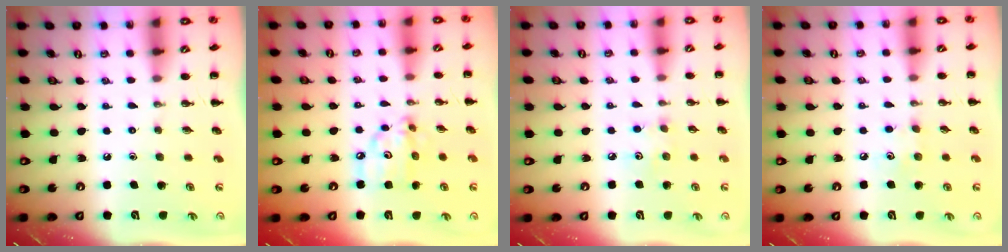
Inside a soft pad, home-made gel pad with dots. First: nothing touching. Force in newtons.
{"total": 8.1, "press": 8.0, "slide": 1.1}
{"total": 3.5, "press": 3.4, "slide": 0.6}
{"total": 4.6, "press": 4.5, "slide": 1.1}